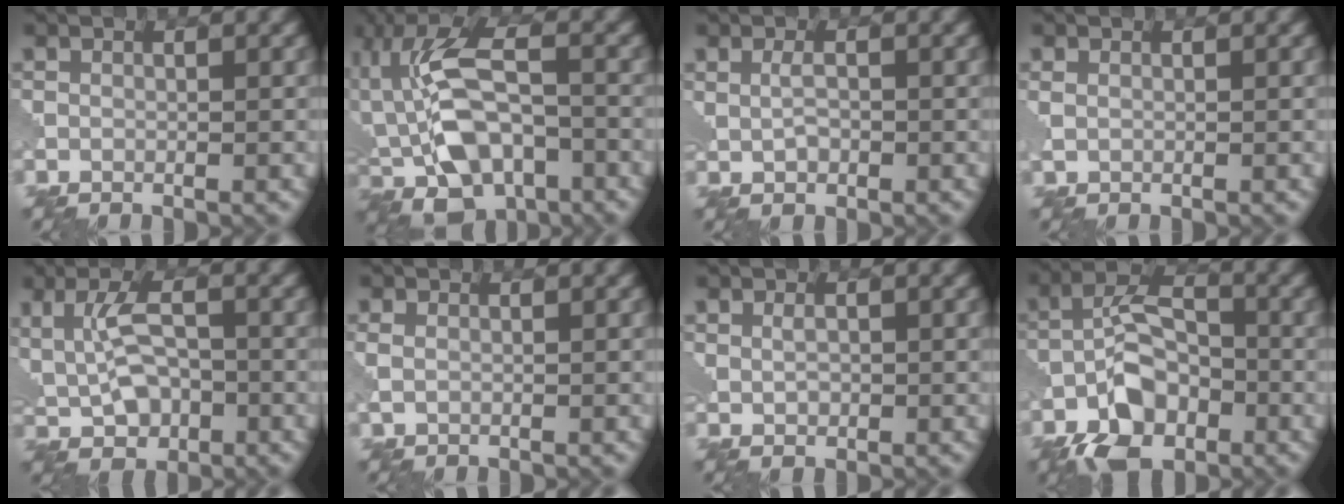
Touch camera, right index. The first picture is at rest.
{"total": 10.8, "force": [-1.7, 6.2, 8.6], "torque": [-0.158, 0.012, -0.044]}
{"total": 1.6, "force": [0.1, 1.0, 1.2], "torque": [-0.027, 0.000, 0.005]}
{"total": 1.0, "force": [0.3, 0.7, 0.6], "torque": [-0.019, 0.000, 0.010]}
{"total": 4.6, "force": [0.1, 2.7, 3.7], "torque": [-0.070, -0.002, 0.004]}
{"total": 1.2, "force": [0.2, 0.9, 0.8], "torque": [-0.020, 0.000, 0.009]}
{"total": 1.5, "force": [0.3, 1.1, 0.9], "torque": [-0.017, 0.000, 0.008]}
{"total": 7.6, "force": [-4.2, 4.0, 4.9], "torque": [-0.089, 0.006, -0.089]}